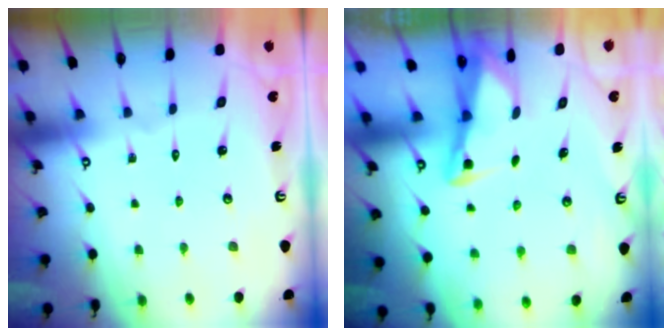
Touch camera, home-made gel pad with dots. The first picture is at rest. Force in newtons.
{"total": 3.0, "press": 3.0, "slide": 0.4}